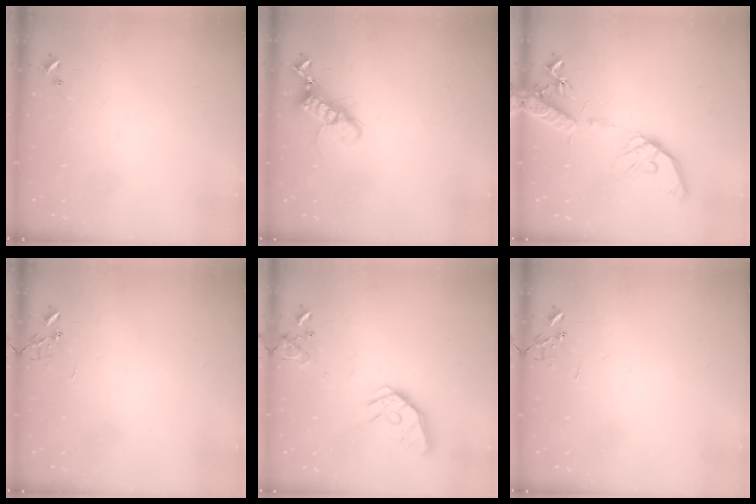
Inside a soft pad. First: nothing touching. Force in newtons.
{"total": 12.5, "press": 12.5, "slide": 0.4}
{"total": 16.3, "press": 16.0, "slide": 3.2}
{"total": 0.0}
{"total": 15.8, "press": 15.5, "slide": 2.5}
{"total": 0.0}